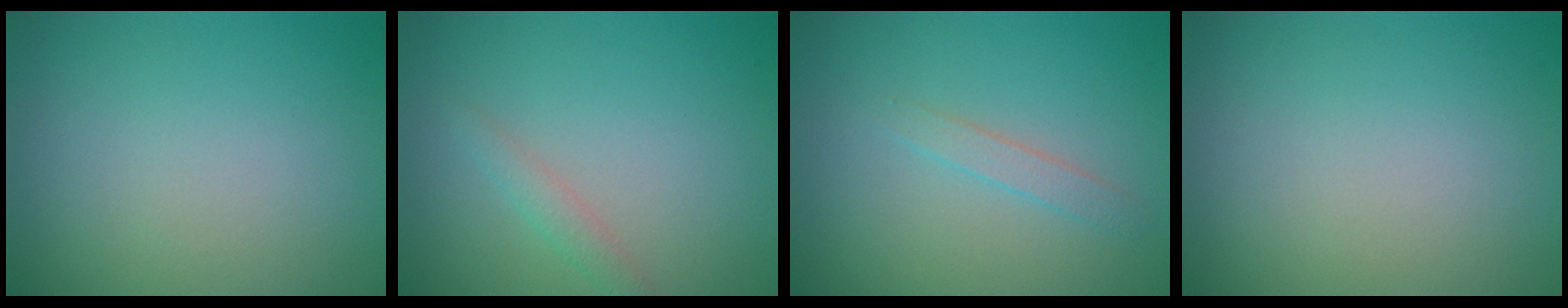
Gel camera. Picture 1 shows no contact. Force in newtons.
{"total": 1.3, "press": 1.3, "slide": 0.1}
{"total": 1.2, "press": 1.2, "slide": 0.1}
{"total": 0.0}